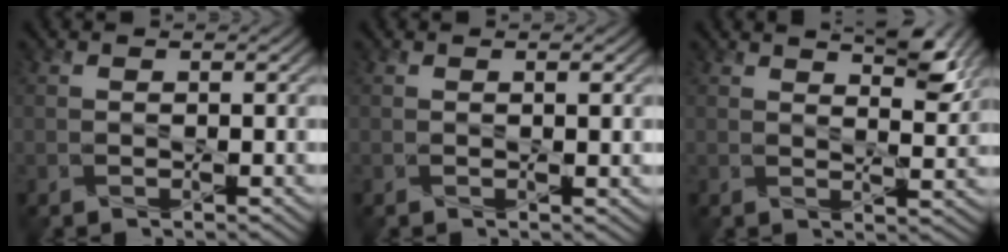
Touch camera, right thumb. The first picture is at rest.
{"total": 1.0, "force": [0.1, 0.1, 1.0], "torque": [-0.015, 0.000, 0.002]}
{"total": 5.4, "force": [3.6, 1.6, 3.7], "torque": [-0.060, -0.001, 0.063]}